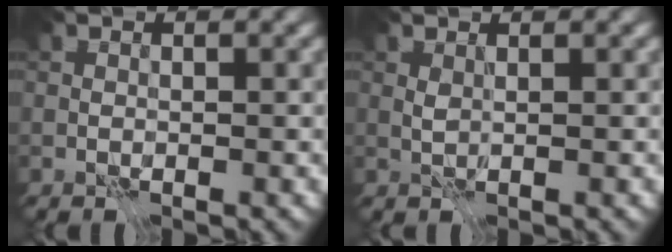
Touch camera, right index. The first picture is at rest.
{"total": 0.5, "force": [0.3, -0.2, 0.4], "torque": [-0.011, -0.002, 0.007]}